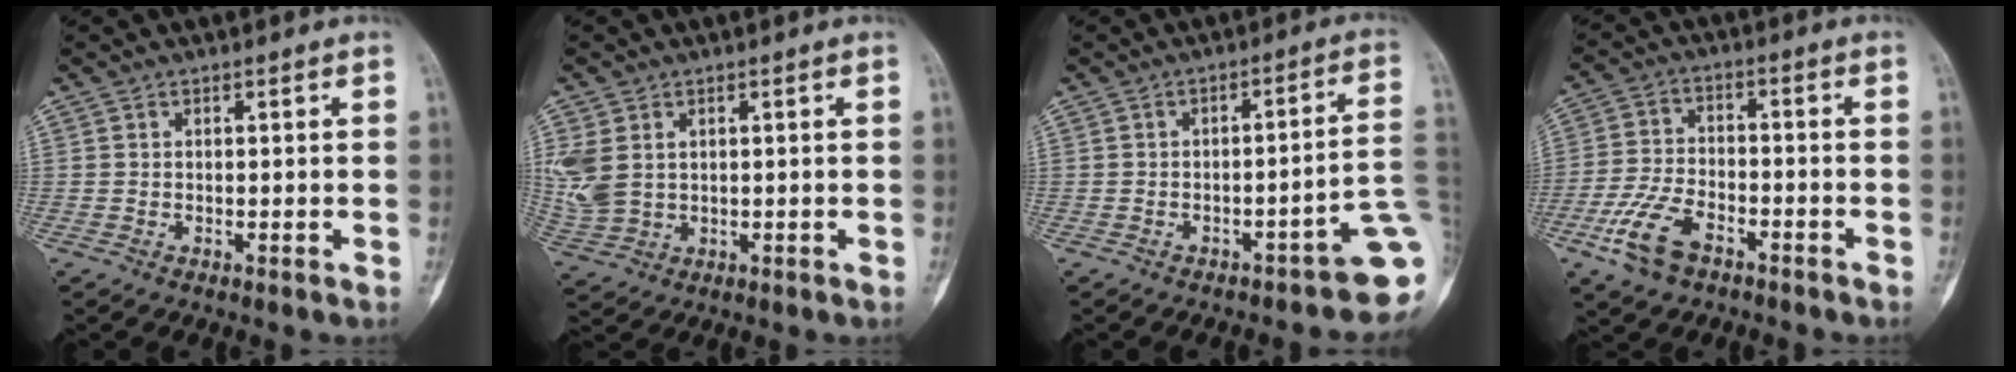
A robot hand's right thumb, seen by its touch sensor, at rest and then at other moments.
{"total": 7.5, "force": [1.7, 5.4, 4.9], "torque": [-0.120, 0.000, 0.049]}
{"total": 10.7, "force": [-4.5, 2.5, 9.4], "torque": [-0.095, 0.048, -0.057]}
{"total": 10.0, "force": [-5.5, 5.2, 6.4], "torque": [-0.138, 0.021, -0.106]}